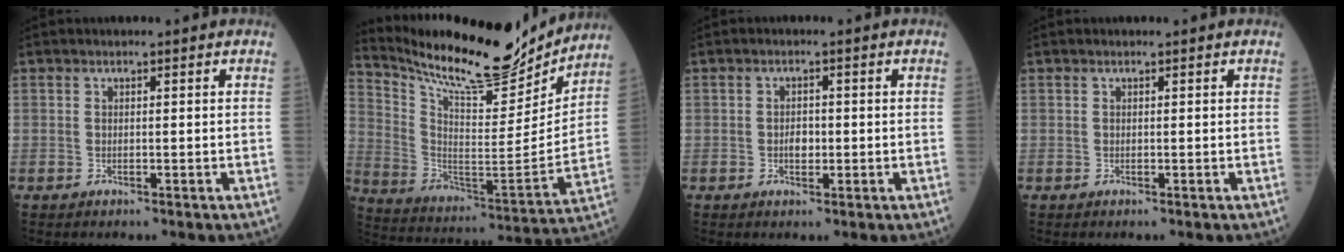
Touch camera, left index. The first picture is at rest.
{"total": 20.5, "force": [18.7, 3.7, 7.7], "torque": [-0.152, -0.042, 0.294]}
{"total": 2.0, "force": [-1.2, 1.0, 1.2], "torque": [-0.018, -0.003, -0.017]}
{"total": 0.0}